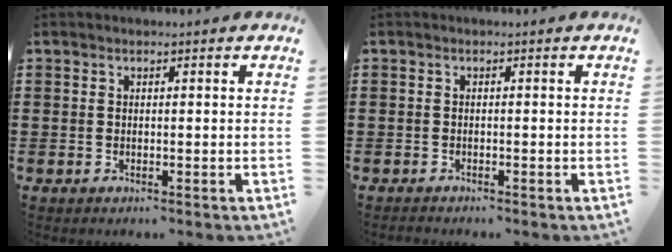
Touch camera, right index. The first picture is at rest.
{"total": 0.6, "force": [-0.6, 0.1, -0.1], "torque": [0.000, 0.000, -0.013]}